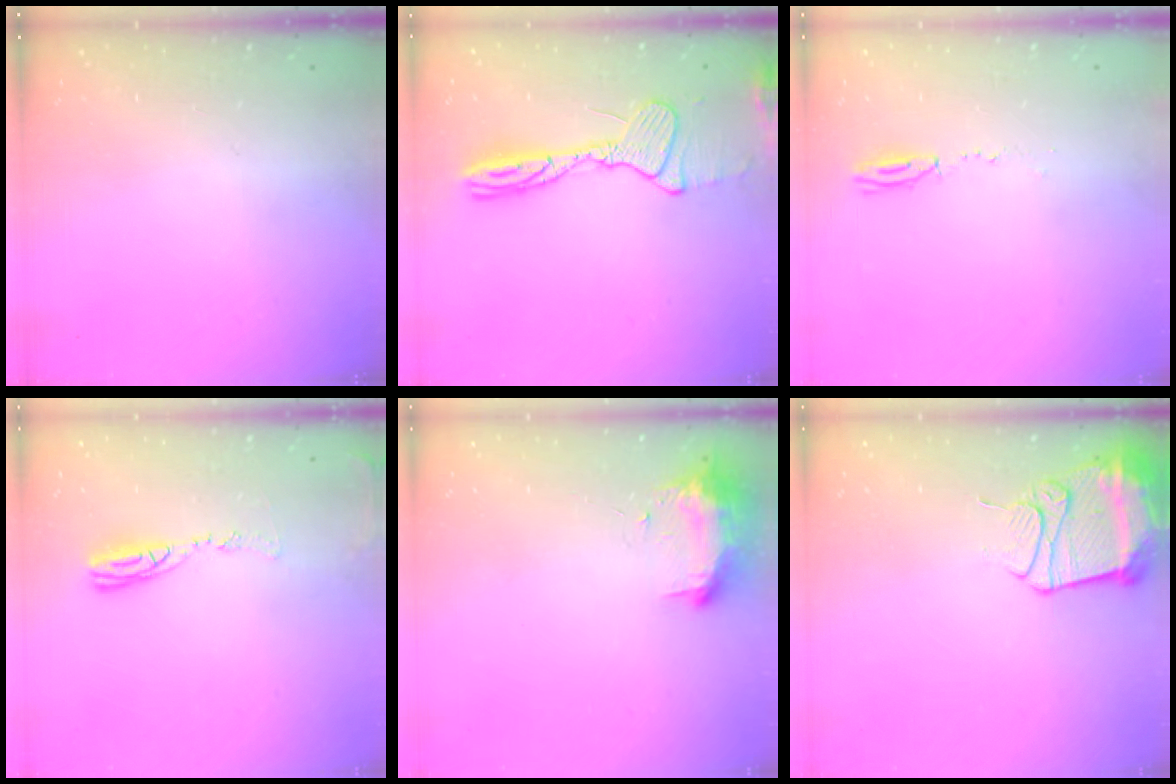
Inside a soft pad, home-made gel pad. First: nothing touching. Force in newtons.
{"total": 13.1, "press": 13.1, "slide": 0.3}
{"total": 3.9, "press": 3.8, "slide": 0.9}
{"total": 8.9, "press": 8.9, "slide": 0.8}
{"total": 9.9, "press": 9.8, "slide": 1.0}
{"total": 13.2, "press": 13.2, "slide": 1.4}